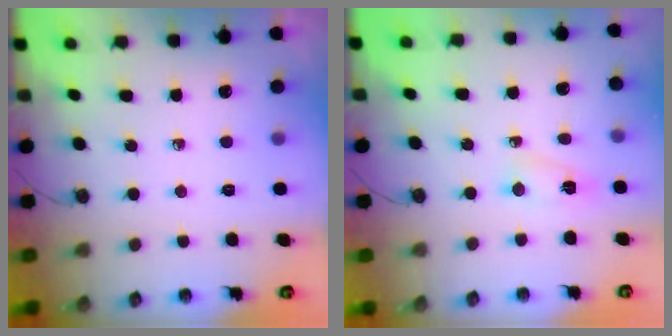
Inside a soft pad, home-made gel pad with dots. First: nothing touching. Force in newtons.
{"total": 2.9, "press": 2.8, "slide": 0.6}